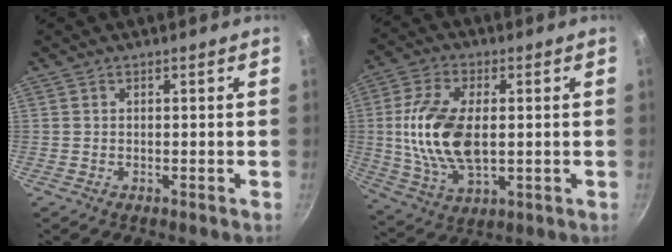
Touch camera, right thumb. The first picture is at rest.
{"total": 15.2, "force": [0.6, 8.3, 12.8], "torque": [-0.245, 0.003, 0.014]}